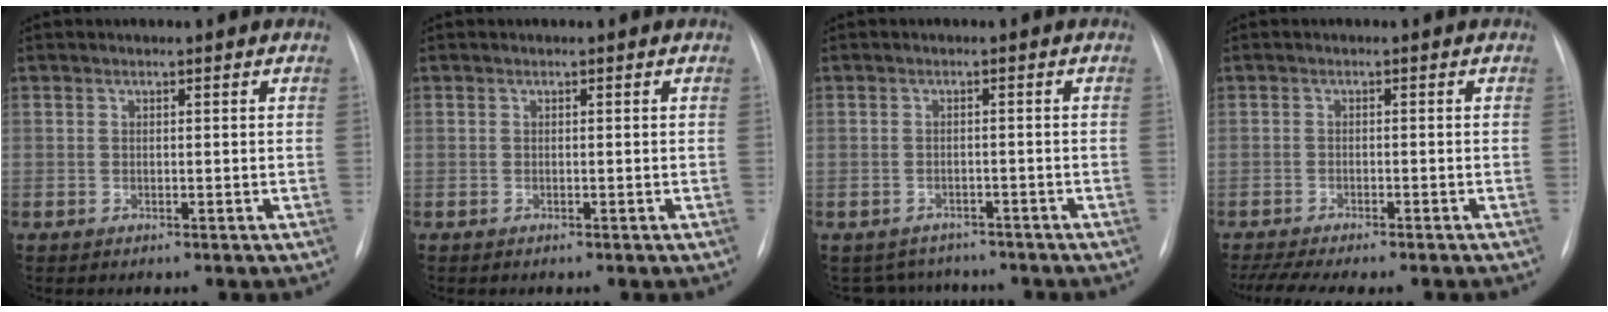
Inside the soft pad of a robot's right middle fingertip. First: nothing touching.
{"total": 0.0}
{"total": 5.0, "force": [-4.5, 2.1, -0.2], "torque": [0.006, 0.012, -0.057]}
{"total": 9.7, "force": [-8.2, 1.5, 5.0], "torque": [-0.070, 0.002, -0.118]}